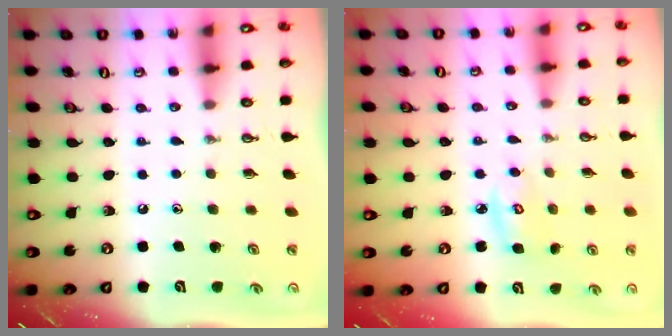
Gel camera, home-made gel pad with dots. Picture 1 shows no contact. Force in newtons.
{"total": 3.9, "press": 3.9, "slide": 0.5}